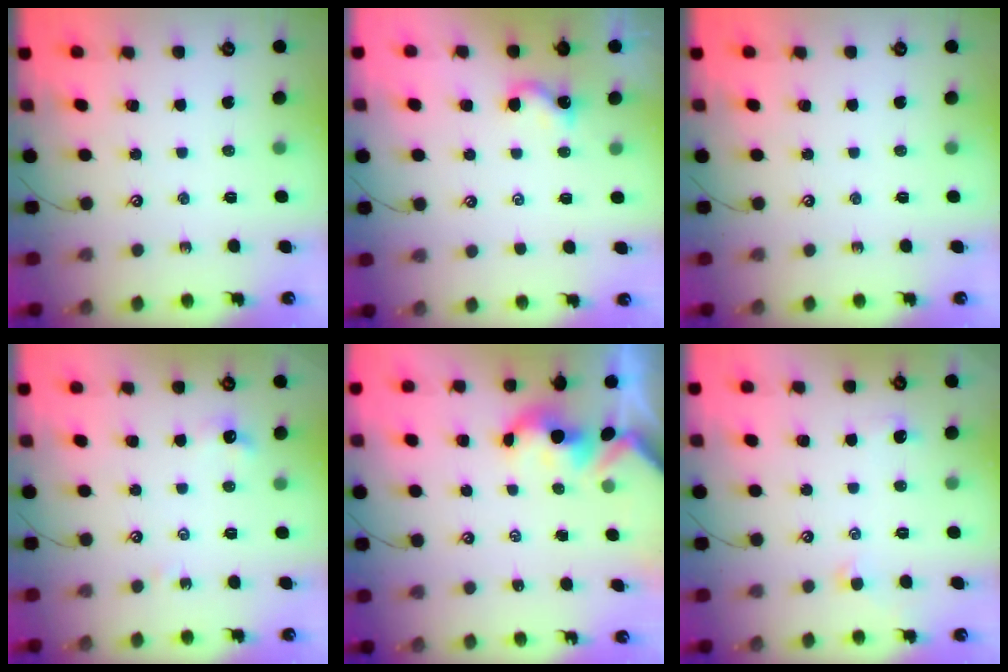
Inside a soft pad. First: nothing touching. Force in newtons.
{"total": 0.9, "press": 0.8, "slide": 0.3}
{"total": 0.0}
{"total": 4.8, "press": 4.7, "slide": 0.8}
{"total": 1.9, "press": 1.9, "slide": 0.2}
{"total": 0.6, "press": 0.1, "slide": 0.6}